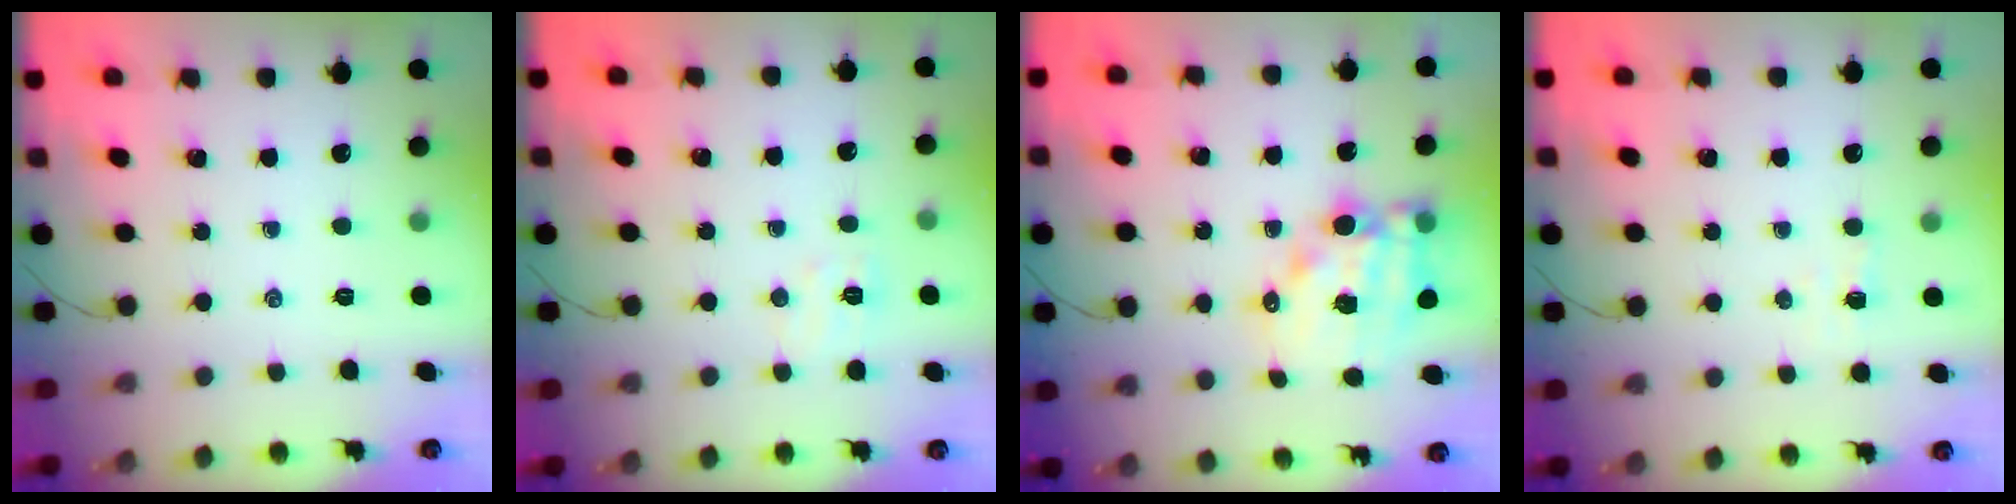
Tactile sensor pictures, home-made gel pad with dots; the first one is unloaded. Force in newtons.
{"total": 4.9, "press": 4.7, "slide": 1.4}
{"total": 14.5, "press": 14.0, "slide": 3.9}
{"total": 1.8, "press": 1.7, "slide": 0.6}